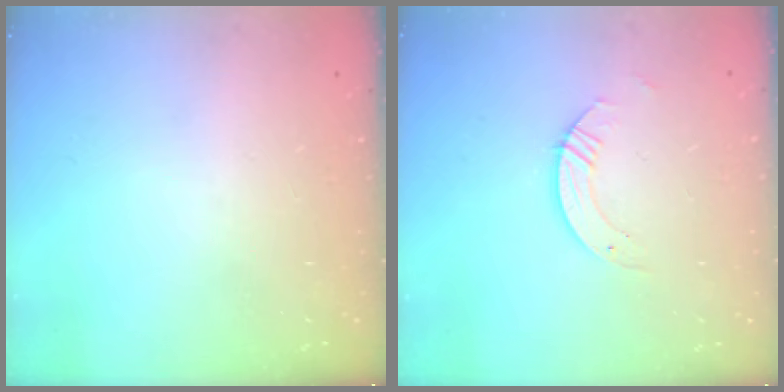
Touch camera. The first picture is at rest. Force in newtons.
{"total": 3.8, "press": 3.8, "slide": 0.1}